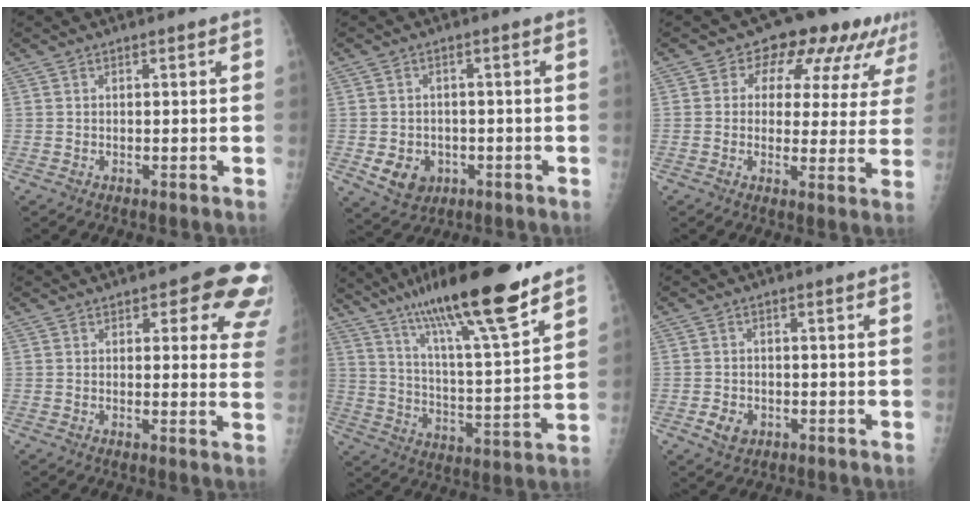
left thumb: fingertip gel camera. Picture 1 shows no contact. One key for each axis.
{"total": 5.8, "fx": -1.6, "fy": 4.9, "fz": 2.8, "tx": -0.033, "ty": 0.007, "tz": -0.012}
{"total": 13.0, "fx": 7.9, "fy": 8.0, "fz": 6.6, "tx": -0.035, "ty": -0.017, "tz": 0.083}
{"total": 10.9, "fx": 6.8, "fy": 4.8, "fz": 7.1, "tx": -0.025, "ty": -0.028, "tz": 0.058}
{"total": 22.2, "fx": 15.7, "fy": 3.0, "fz": 15.4, "tx": -0.244, "ty": -0.061, "tz": 0.263}
{"total": 3.0, "fx": -1.1, "fy": 2.3, "fz": 1.7, "tx": -0.027, "ty": 0.001, "tz": -0.012}